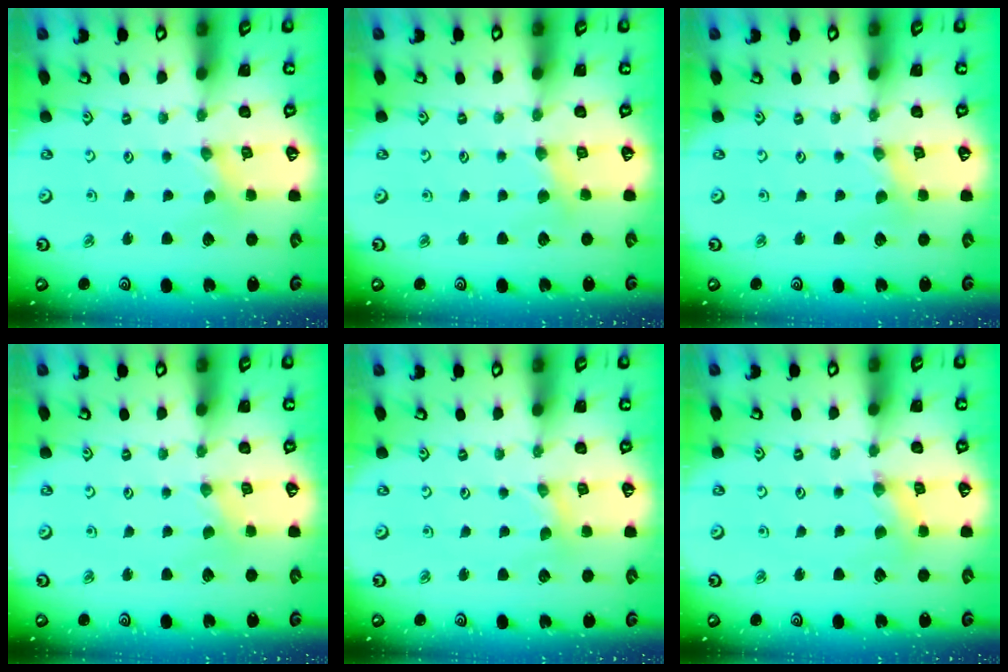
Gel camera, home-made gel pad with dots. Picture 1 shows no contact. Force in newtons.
{"total": 4.5, "press": 4.5, "slide": 0.5}
{"total": 1.0, "press": 1.0, "slide": 0.2}
{"total": 0.0}
{"total": 0.6, "press": 0.6, "slide": 0.2}
{"total": 2.6, "press": 2.6, "slide": 0.3}